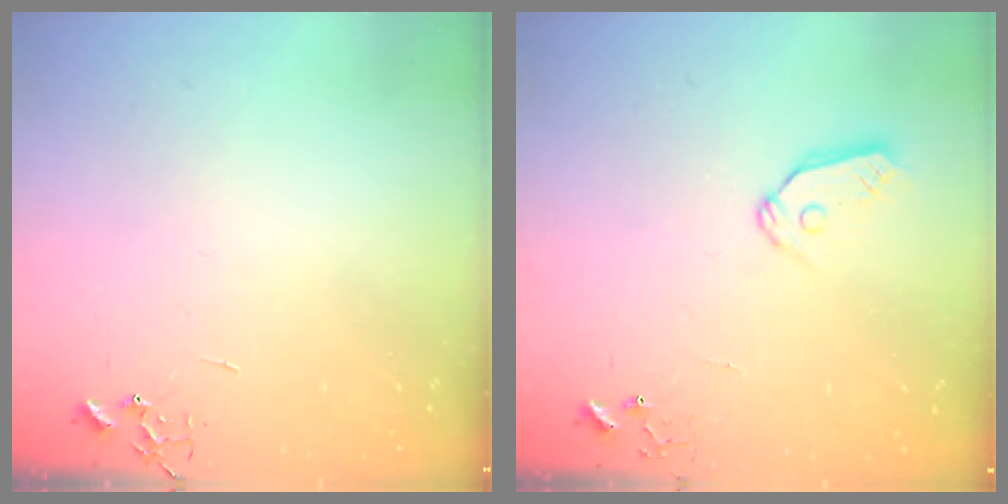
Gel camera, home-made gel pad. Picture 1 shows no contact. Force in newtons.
{"total": 7.7, "press": 7.7, "slide": 0.7}